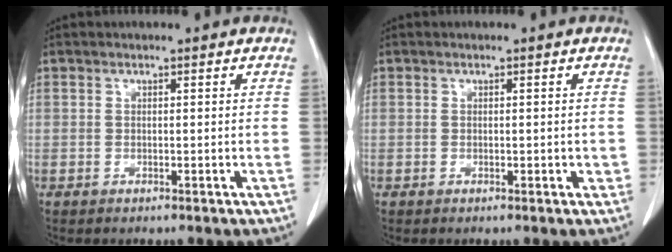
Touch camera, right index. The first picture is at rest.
{"total": 0.8, "force": [-0.1, 0.5, 0.6], "torque": [-0.011, 0.001, 0.002]}